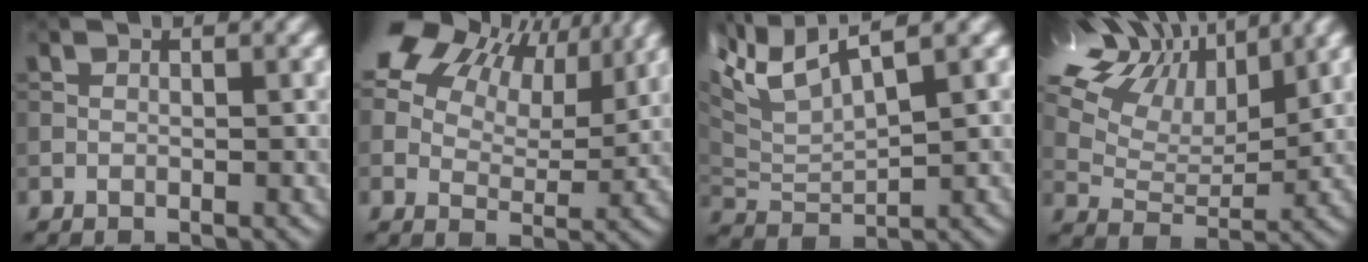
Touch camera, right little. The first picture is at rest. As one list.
[{"total": 13.6, "force": [8.5, 7.7, 7.4], "torque": [-0.168, 0.027, 0.164]}, {"total": 4.5, "force": [2.7, 0.9, 3.5], "torque": [-0.107, 0.010, 0.078]}, {"total": 12.4, "force": [8.7, 5.7, 6.7], "torque": [-0.176, 0.036, 0.154]}]